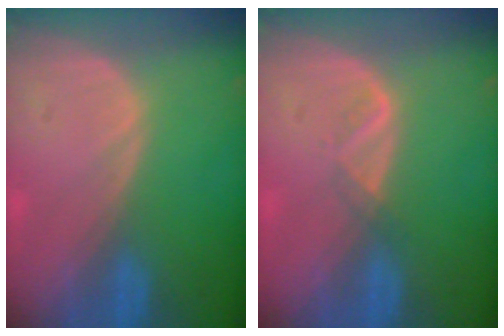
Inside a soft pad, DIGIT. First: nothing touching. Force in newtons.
{"total": 1.6, "press": 1.5, "slide": 0.7}